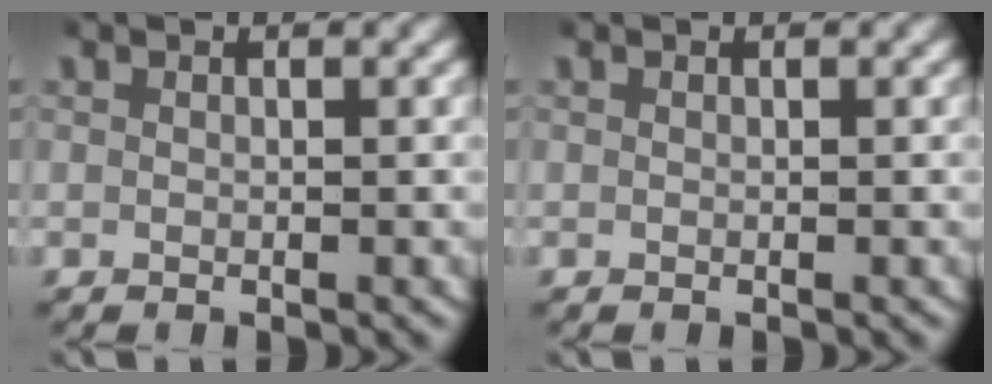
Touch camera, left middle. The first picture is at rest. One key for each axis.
{"total": 0.0}